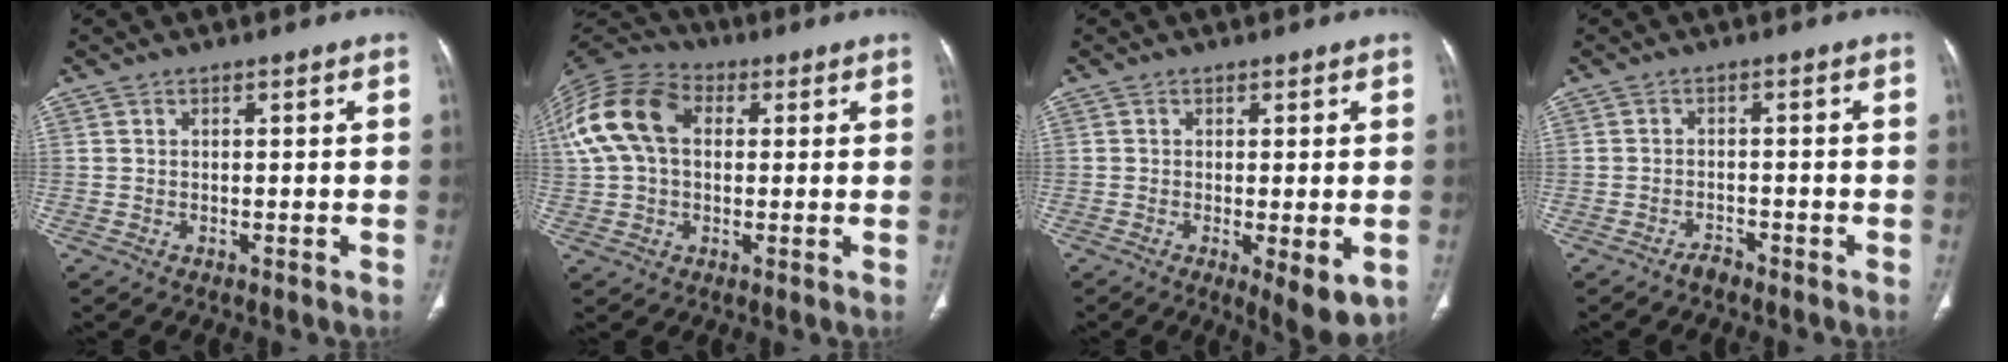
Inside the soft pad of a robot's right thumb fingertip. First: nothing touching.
{"total": 14.9, "force": [2.8, 10.2, 10.5], "torque": [-0.211, 0.033, 0.045]}
{"total": 6.6, "force": [-1.8, 2.0, 6.0], "torque": [-0.089, -0.021, -0.023]}
{"total": 1.8, "force": [-1.7, 0.6, 0.5], "torque": [-0.012, 0.008, -0.029]}